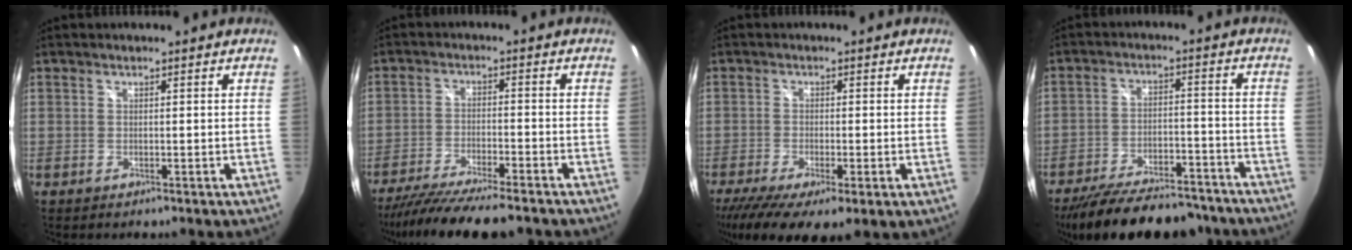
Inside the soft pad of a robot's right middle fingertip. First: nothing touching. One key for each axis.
{"total": 15.3, "fx": -13.2, "fy": 1.7, "fz": 7.6, "tx": -0.156, "ty": -0.036, "tz": -0.214}
{"total": 11.3, "fx": -6.1, "fy": 3.2, "fz": 9.0, "tx": -0.178, "ty": -0.050, "tz": -0.095}
{"total": 23.3, "fx": -19.5, "fy": 7.4, "fz": 10.2, "tx": -0.197, "ty": -0.009, "tz": -0.267}